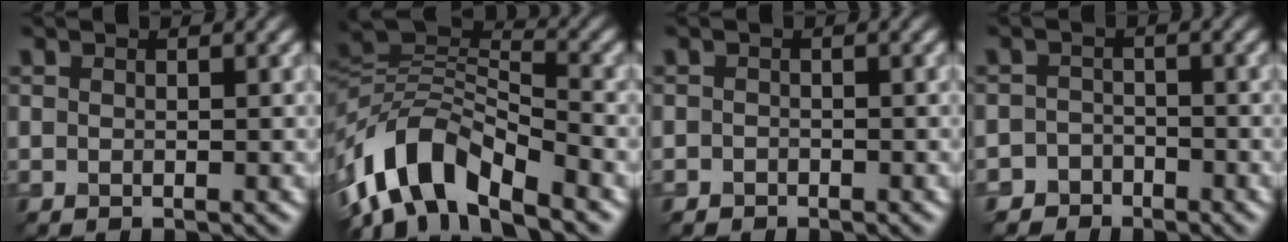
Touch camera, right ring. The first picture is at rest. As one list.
[{"total": 8.7, "force": [-4.9, 3.8, 6.0], "torque": [-0.098, 0.016, -0.102]}, {"total": 0.7, "force": [-0.5, 0.1, -0.5], "torque": [0.007, 0.005, -0.011]}, {"total": 2.5, "force": [-1.9, 1.4, -0.8], "torque": [0.029, 0.011, -0.036]}]